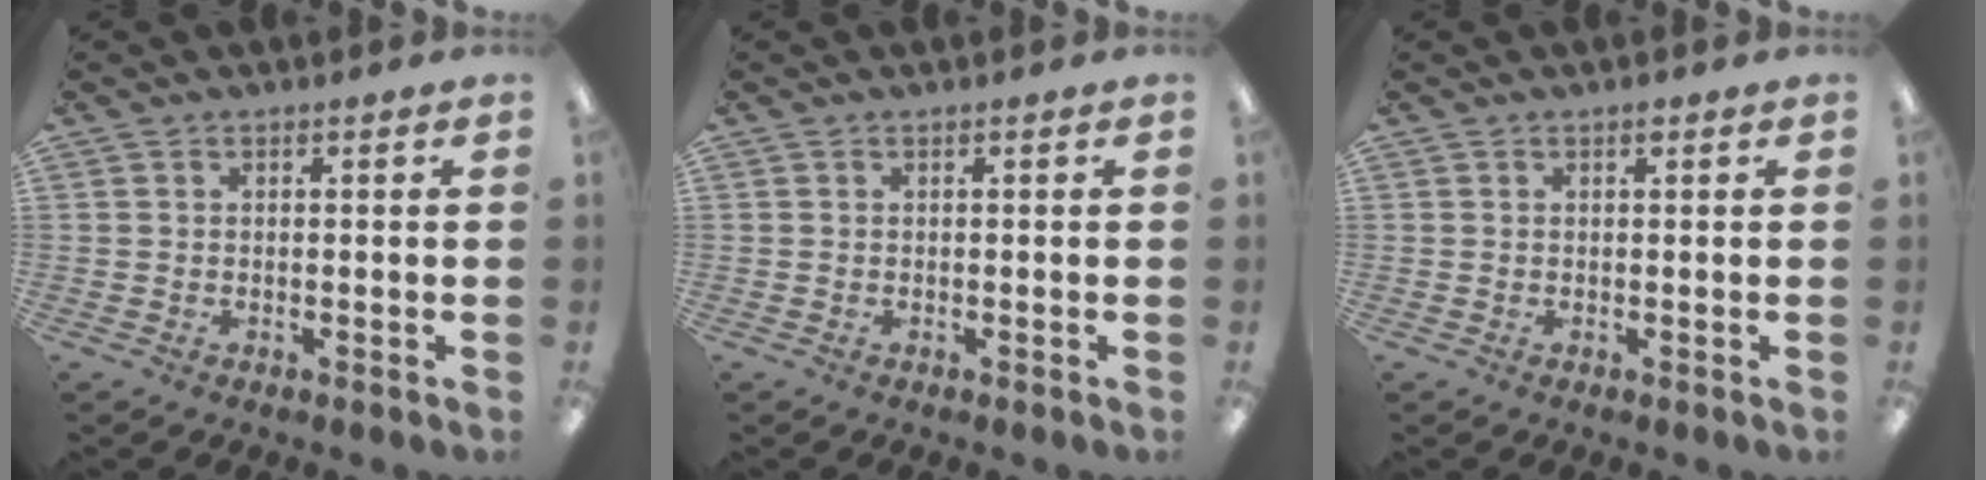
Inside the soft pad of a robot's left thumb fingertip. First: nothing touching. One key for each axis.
{"total": 0.0}
{"total": 0.7, "fx": 0.5, "fy": 0.2, "fz": 0.5, "tx": -0.011, "ty": 0.002, "tz": 0.009}